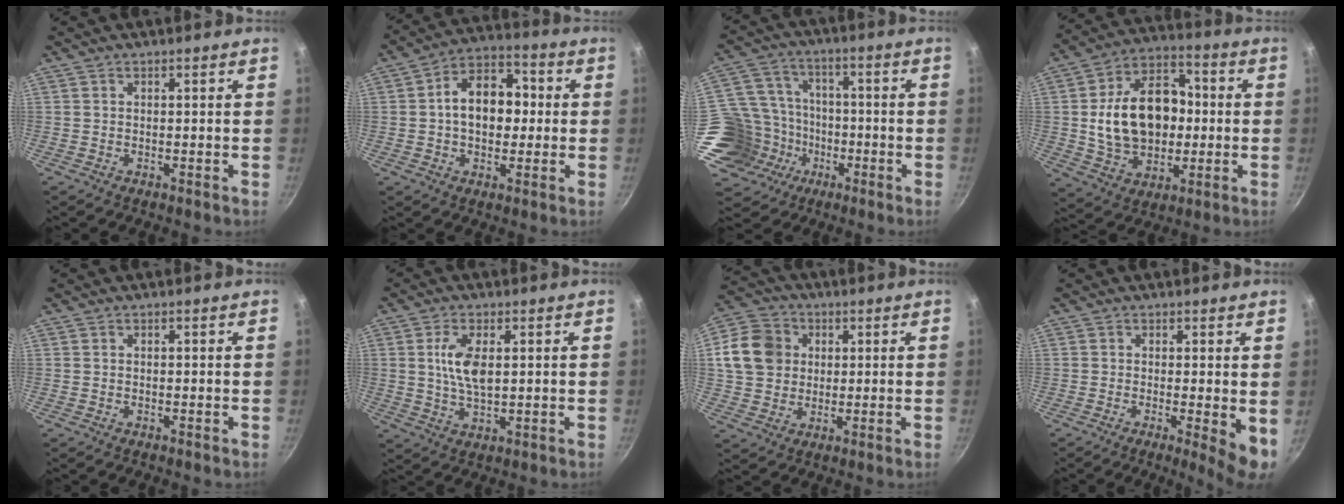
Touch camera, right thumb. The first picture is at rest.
{"total": 12.7, "force": [0.5, 8.9, 9.1], "torque": [-0.100, 0.031, -0.008]}
{"total": 19.0, "force": [-6.8, 15.7, 8.2], "torque": [-0.152, 0.058, -0.102]}
{"total": 19.8, "force": [0.2, 14.1, 13.9], "torque": [-0.205, 0.031, 0.007]}
{"total": 0.0}
{"total": 7.5, "force": [1.4, 3.7, 6.4], "torque": [-0.120, -0.005, 0.027]}
{"total": 12.0, "force": [2.2, 10.3, 5.7], "torque": [-0.081, 0.014, 0.030]}
{"total": 6.1, "force": [-0.7, 1.3, 5.9], "torque": [-0.076, -0.015, -0.009]}